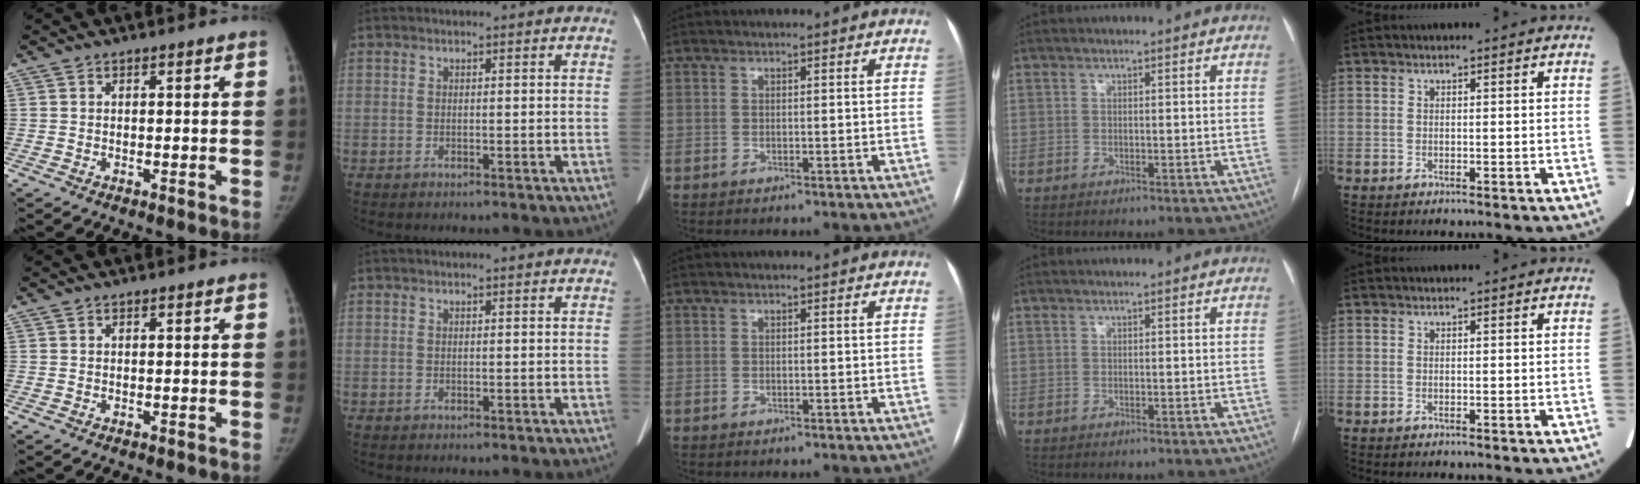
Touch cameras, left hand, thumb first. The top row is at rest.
{}